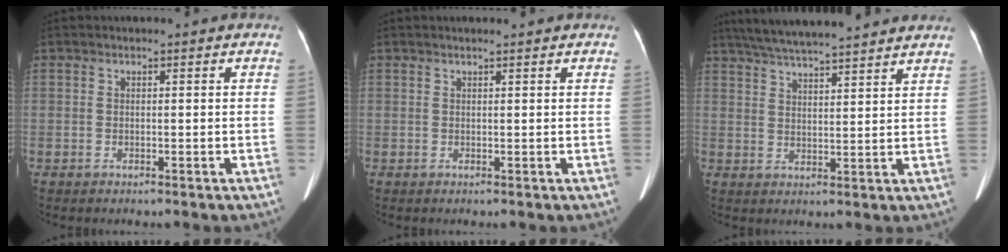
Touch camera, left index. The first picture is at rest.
{"total": 2.2, "force": [2.0, 0.1, 1.0], "torque": [-0.012, 0.020, 0.027]}
{"total": 15.5, "force": [13.8, 0.9, 7.0], "torque": [-0.124, 0.036, 0.202]}